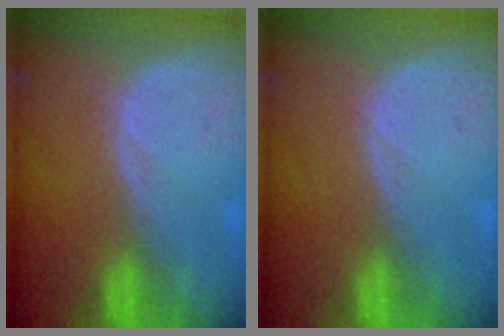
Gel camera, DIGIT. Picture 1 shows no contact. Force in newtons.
{"total": 0.0}